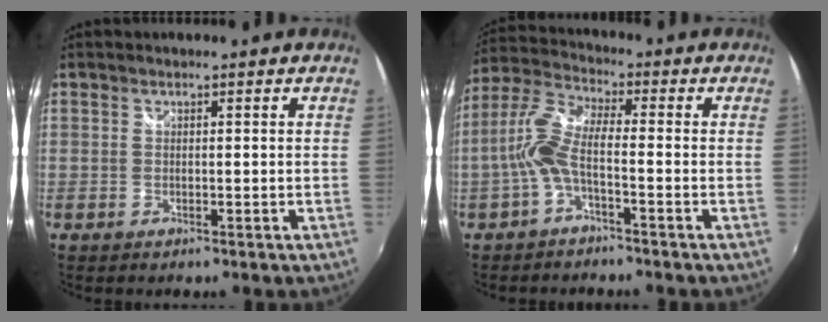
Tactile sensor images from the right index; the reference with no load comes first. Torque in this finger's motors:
{"motor_torque": [0.66, -0.52, 0.61, 0.18]}